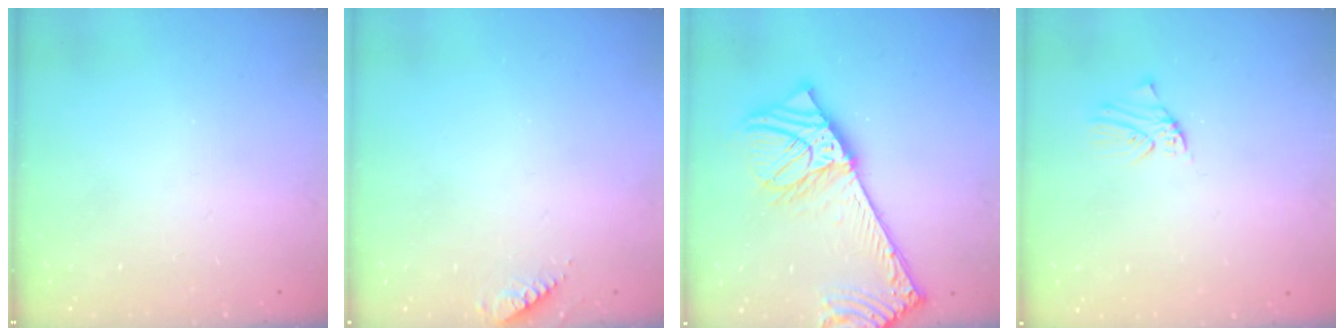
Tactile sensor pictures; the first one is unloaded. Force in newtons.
{"total": 3.8, "press": 3.8, "slide": 0.6}
{"total": 14.5, "press": 14.2, "slide": 2.6}
{"total": 0.0}